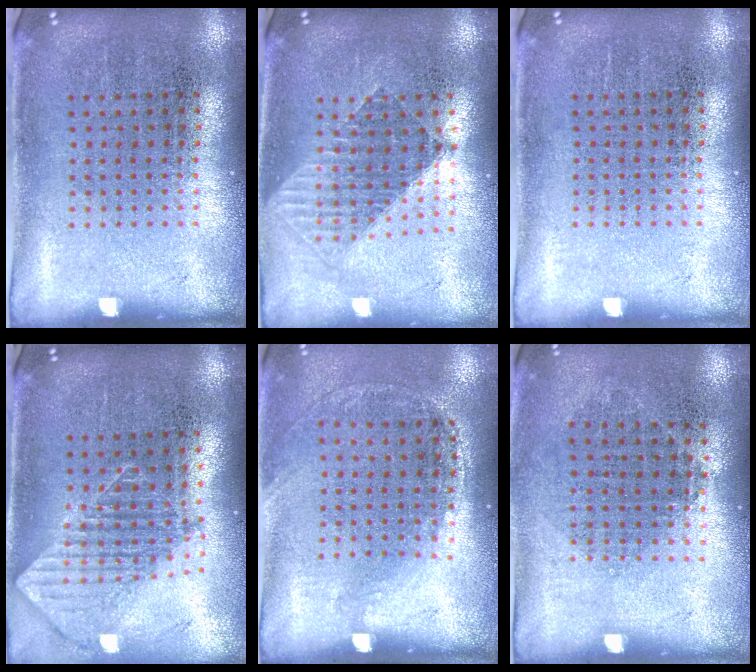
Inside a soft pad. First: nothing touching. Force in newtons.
{"total": 1.5, "press": 1.3, "slide": 0.8}
{"total": 0.0}
{"total": 1.7, "press": 1.3, "slide": 1.0}
{"total": 1.3, "press": 0.9, "slide": 0.9}
{"total": 0.8, "press": 0.7, "slide": 0.3}